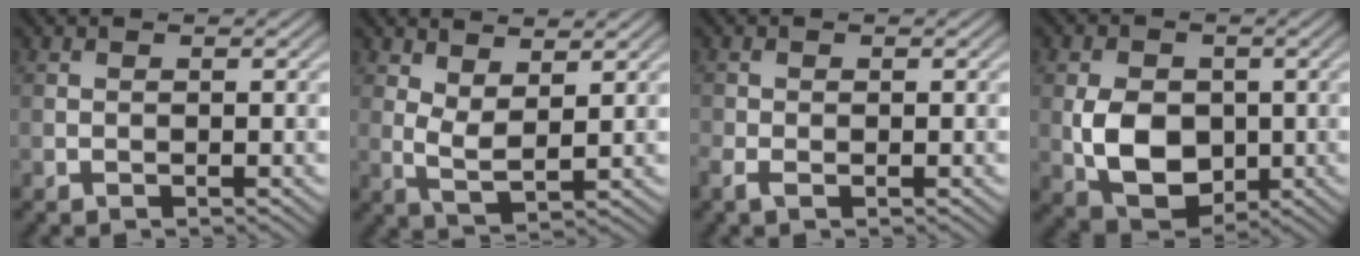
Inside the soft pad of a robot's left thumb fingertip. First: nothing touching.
{"total": 4.2, "force": [2.3, 1.6, 3.1], "torque": [-0.071, -0.006, 0.050]}
{"total": 1.8, "force": [-0.9, 1.0, 1.2], "torque": [-0.034, -0.004, -0.021]}
{"total": 8.2, "force": [-0.6, 5.9, 5.6], "torque": [-0.117, -0.010, -0.013]}